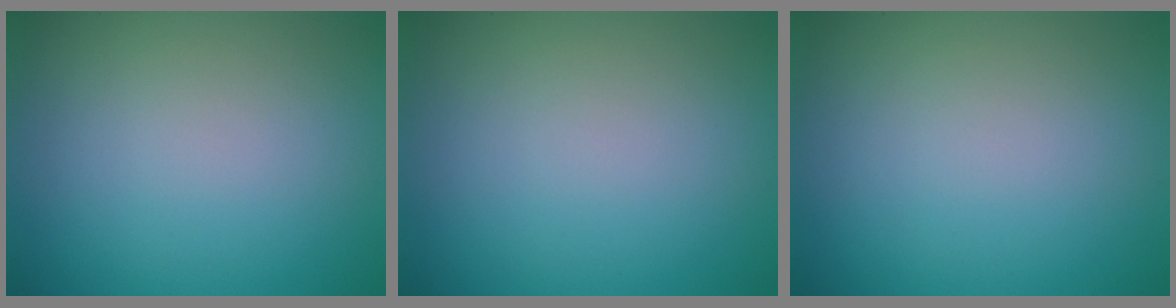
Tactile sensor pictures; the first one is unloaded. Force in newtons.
{"total": 0.0}
{"total": 0.0}